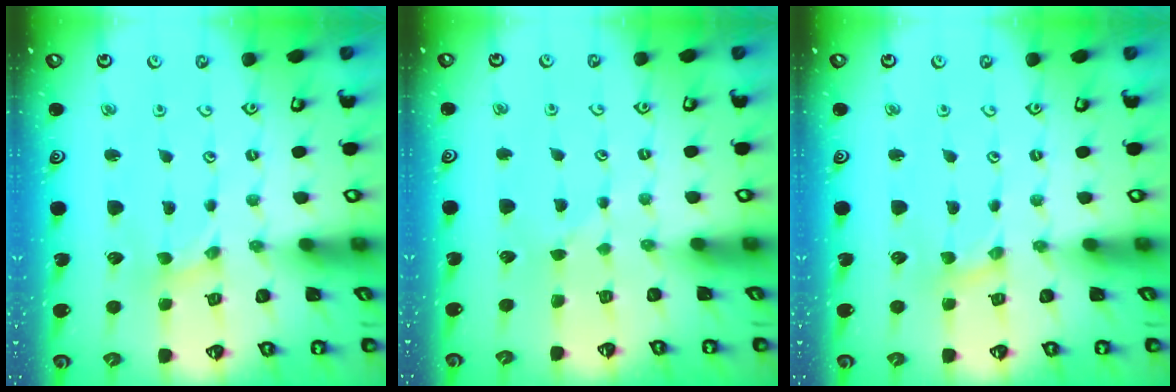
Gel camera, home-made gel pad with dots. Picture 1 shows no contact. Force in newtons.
{"total": 2.5, "press": 2.5, "slide": 0.4}
{"total": 0.7, "press": 0.6, "slide": 0.2}